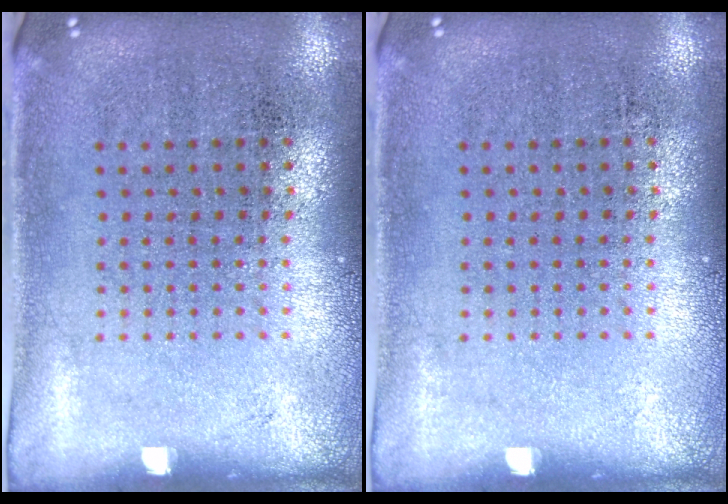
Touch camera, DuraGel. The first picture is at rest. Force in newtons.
{"total": 0.0}